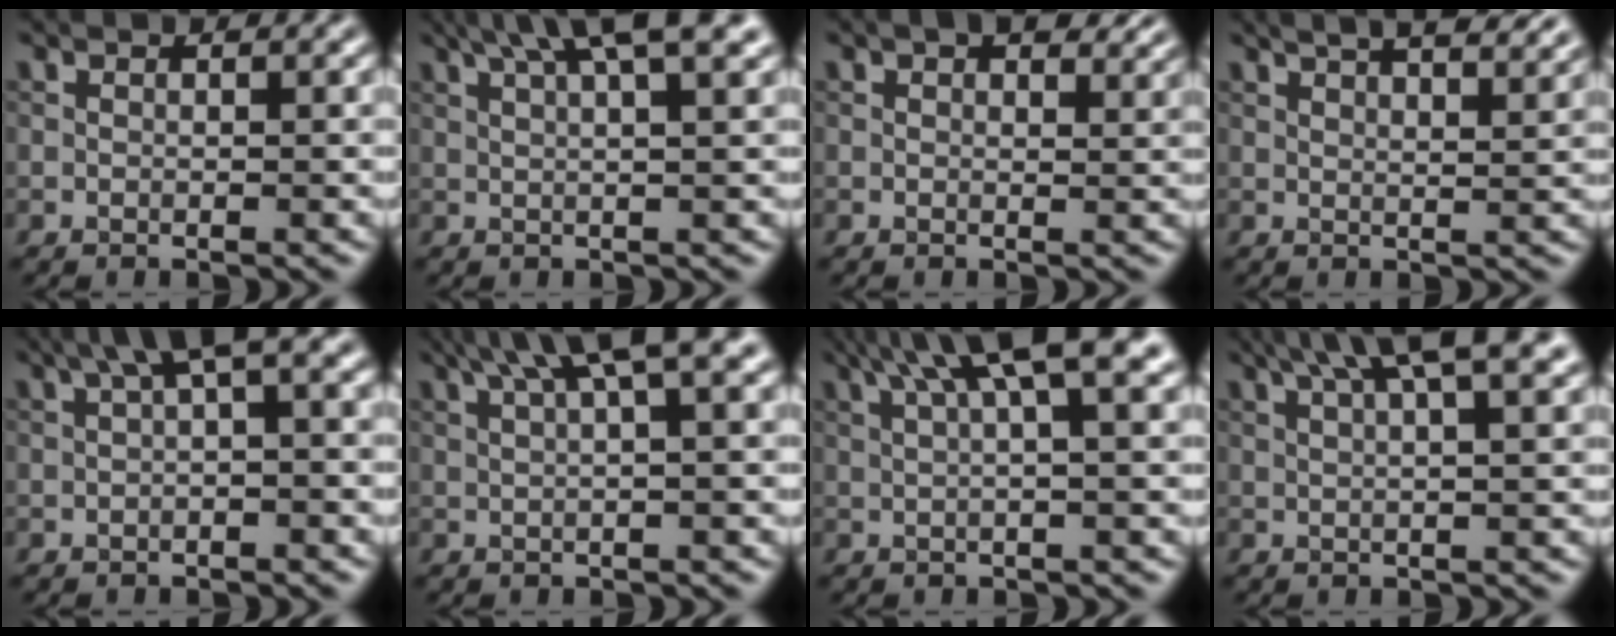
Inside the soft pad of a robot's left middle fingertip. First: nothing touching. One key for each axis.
{"total": 6.9, "fx": 4.1, "fy": 1.5, "fz": 5.4, "tx": -0.066, "ty": 0.025, "tz": 0.040}
{"total": 3.3, "fx": 2.2, "fy": 1.4, "fz": 2.1, "tx": -0.031, "ty": 0.000, "tz": 0.025}
{"total": 8.4, "fx": 5.9, "fy": 3.1, "fz": 5.2, "tx": -0.036, "ty": 0.040, "tz": 0.047}
{"total": 4.2, "fx": 1.4, "fy": 0.8, "fz": 3.9, "tx": -0.055, "ty": 0.017, "tz": 0.018}
{"total": 5.7, "fx": 3.0, "fy": 0.9, "fz": 4.7, "tx": -0.068, "ty": 0.020, "tz": 0.049}
{"total": 6.6, "fx": 3.1, "fy": 1.2, "fz": 5.8, "tx": -0.078, "ty": 0.019, "tz": 0.048}
{"total": 6.8, "fx": 4.0, "fy": 1.3, "fz": 5.4, "tx": -0.065, "ty": 0.024, "tz": 0.044}